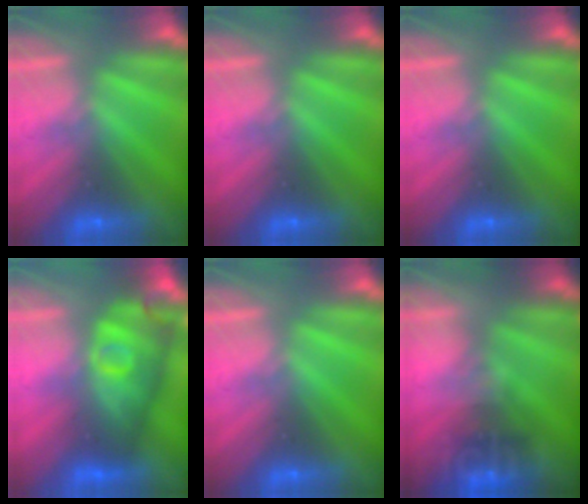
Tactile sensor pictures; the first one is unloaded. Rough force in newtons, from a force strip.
{"total": 0.0}
{"total": 0.0}
{"total": 4.5}
{"total": 0.0}
{"total": 4.3}